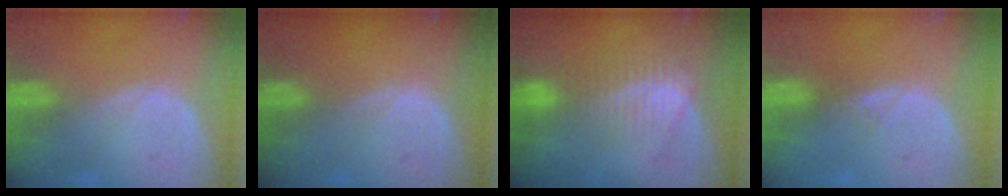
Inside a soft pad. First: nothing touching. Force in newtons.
{"total": 0.0}
{"total": 7.4, "press": 6.2, "slide": 3.9}
{"total": 1.2, "press": 1.0, "slide": 0.6}